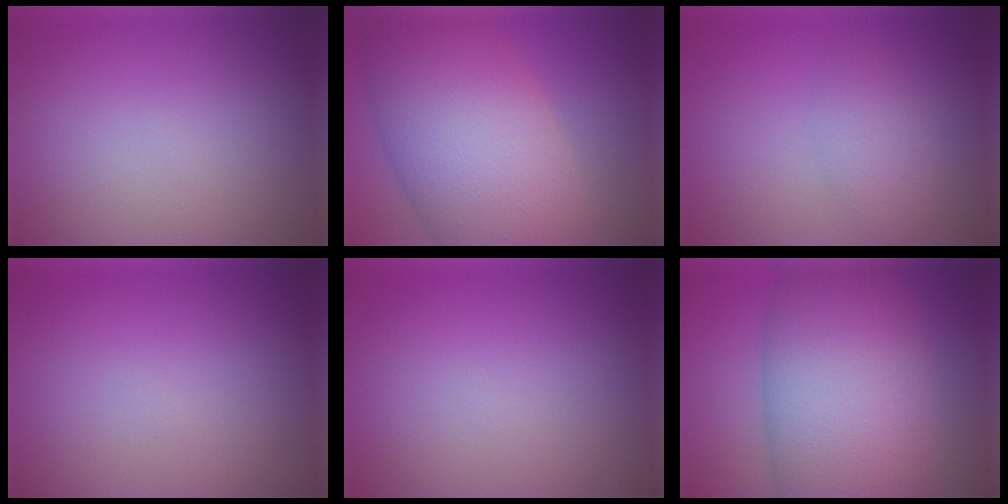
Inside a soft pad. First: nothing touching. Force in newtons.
{"total": 14.2, "press": 14.2, "slide": 0.9}
{"total": 2.3, "press": 2.3, "slide": 0.1}
{"total": 0.0}
{"total": 0.0}
{"total": 13.6, "press": 13.5, "slide": 0.6}